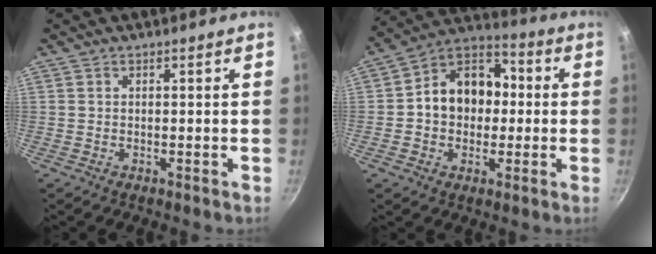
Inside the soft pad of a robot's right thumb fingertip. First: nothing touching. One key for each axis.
{"total": 14.4, "fx": 0.1, "fy": 11.3, "fz": 8.9, "tx": -0.100, "ty": 0.036, "tz": -0.020}